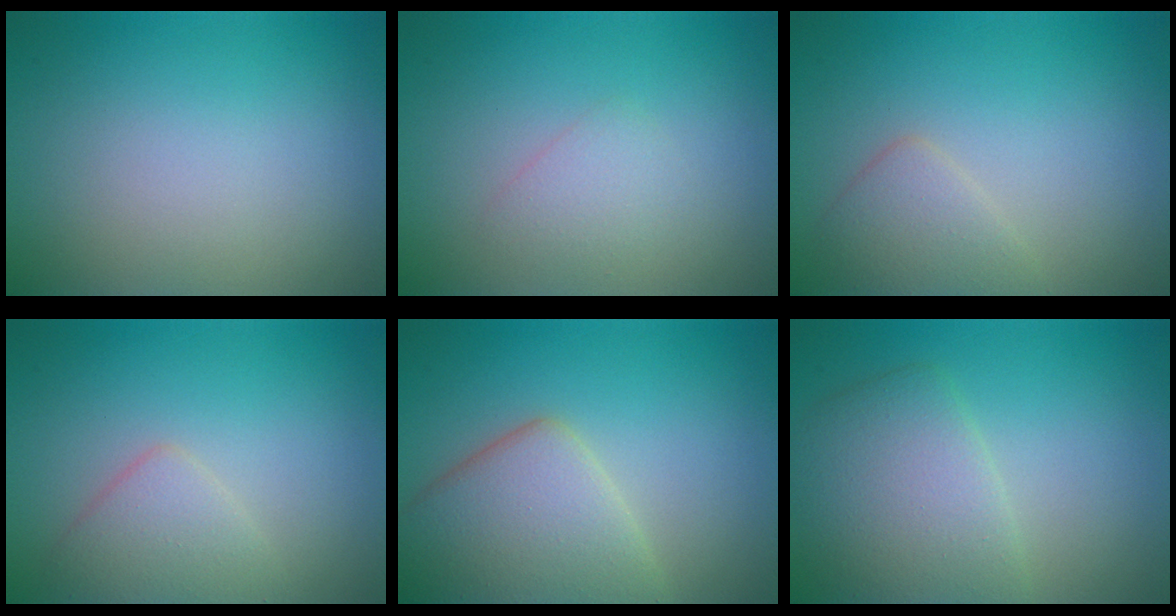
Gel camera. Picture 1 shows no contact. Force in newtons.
{"total": 1.4, "press": 1.4, "slide": 0.0}
{"total": 2.2, "press": 2.2, "slide": 0.1}
{"total": 2.4, "press": 2.4, "slide": 0.1}
{"total": 6.7, "press": 6.7, "slide": 0.2}
{"total": 5.0, "press": 5.0, "slide": 0.3}